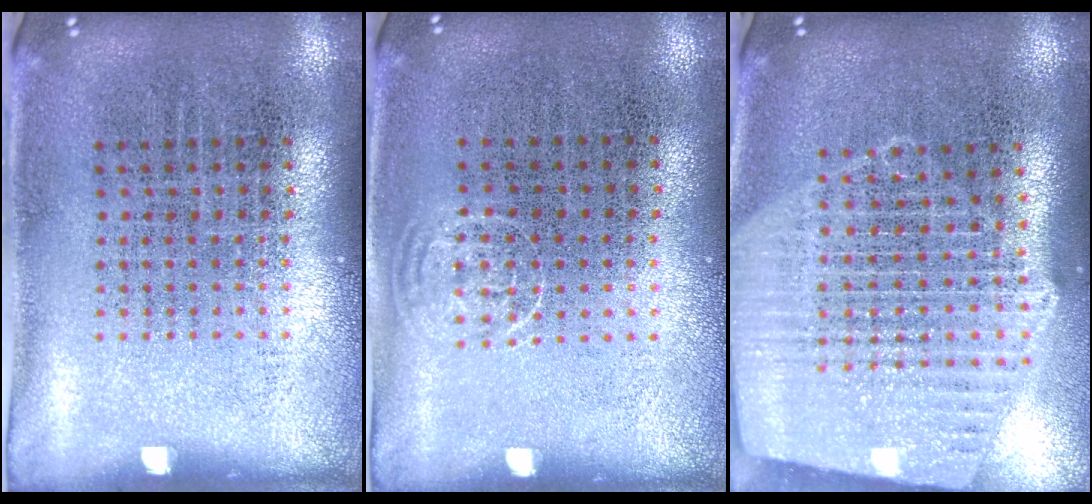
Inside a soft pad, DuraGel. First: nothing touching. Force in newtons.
{"total": 0.6, "press": 0.4, "slide": 0.4}
{"total": 2.3, "press": 2.0, "slide": 1.1}